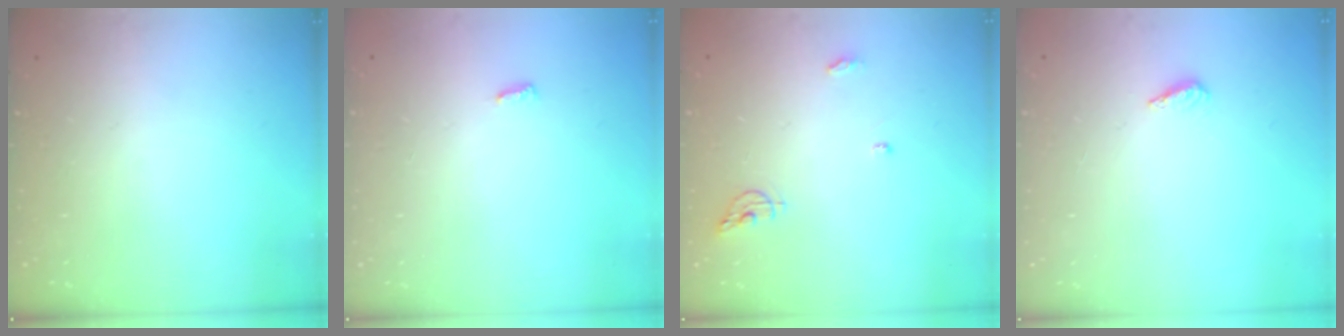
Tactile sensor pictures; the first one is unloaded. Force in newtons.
{"total": 2.8, "press": 2.8, "slide": 0.4}
{"total": 6.5, "press": 6.5, "slide": 0.5}
{"total": 2.3, "press": 2.2, "slide": 0.8}